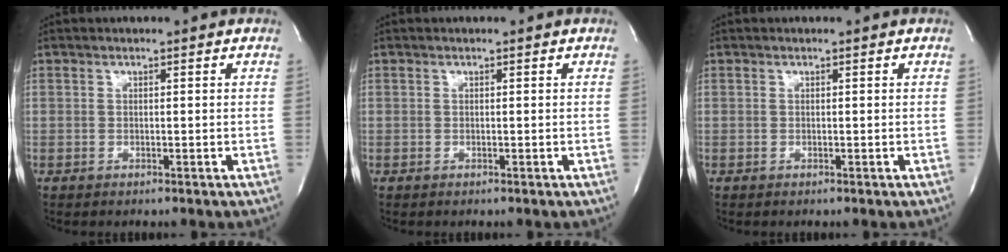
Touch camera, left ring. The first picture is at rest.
{"total": 0.0}
{"total": 0.0}